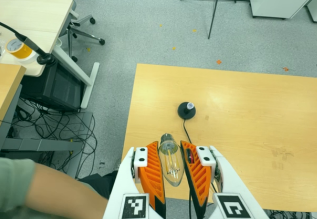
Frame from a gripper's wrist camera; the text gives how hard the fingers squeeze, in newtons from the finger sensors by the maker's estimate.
{"total": 17.8, "left": 19.0, "right": 16.6}